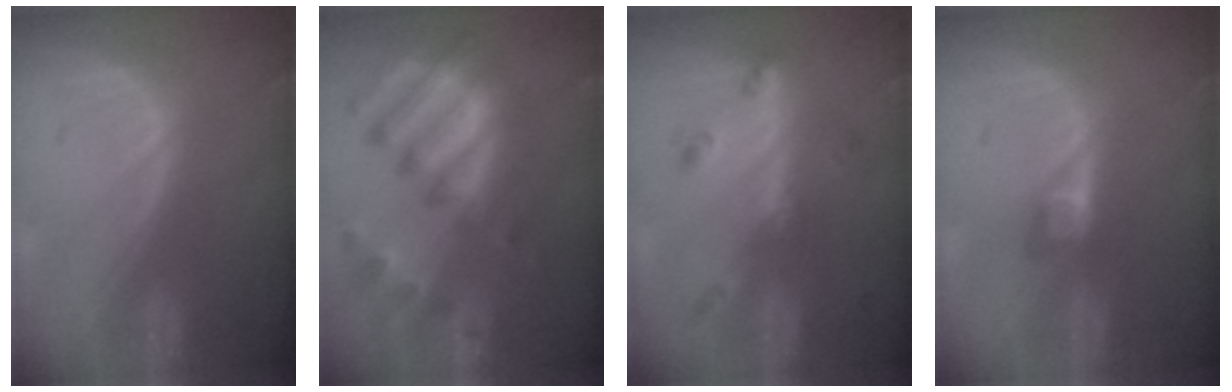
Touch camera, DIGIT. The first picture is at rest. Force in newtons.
{"total": 11.4, "press": 9.8, "slide": 5.8}
{"total": 4.9, "press": 4.5, "slide": 2.0}
{"total": 2.7, "press": 2.5, "slide": 1.1}